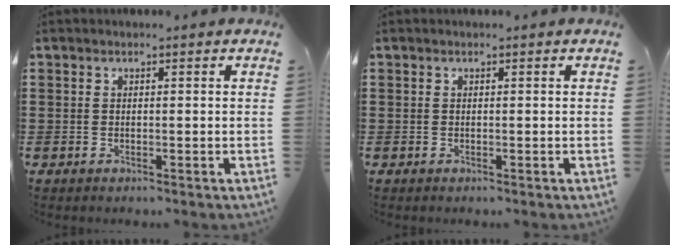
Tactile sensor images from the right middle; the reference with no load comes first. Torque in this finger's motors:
{"motor_torque": [-1.73, 0.41, 0.00, -0.01]}